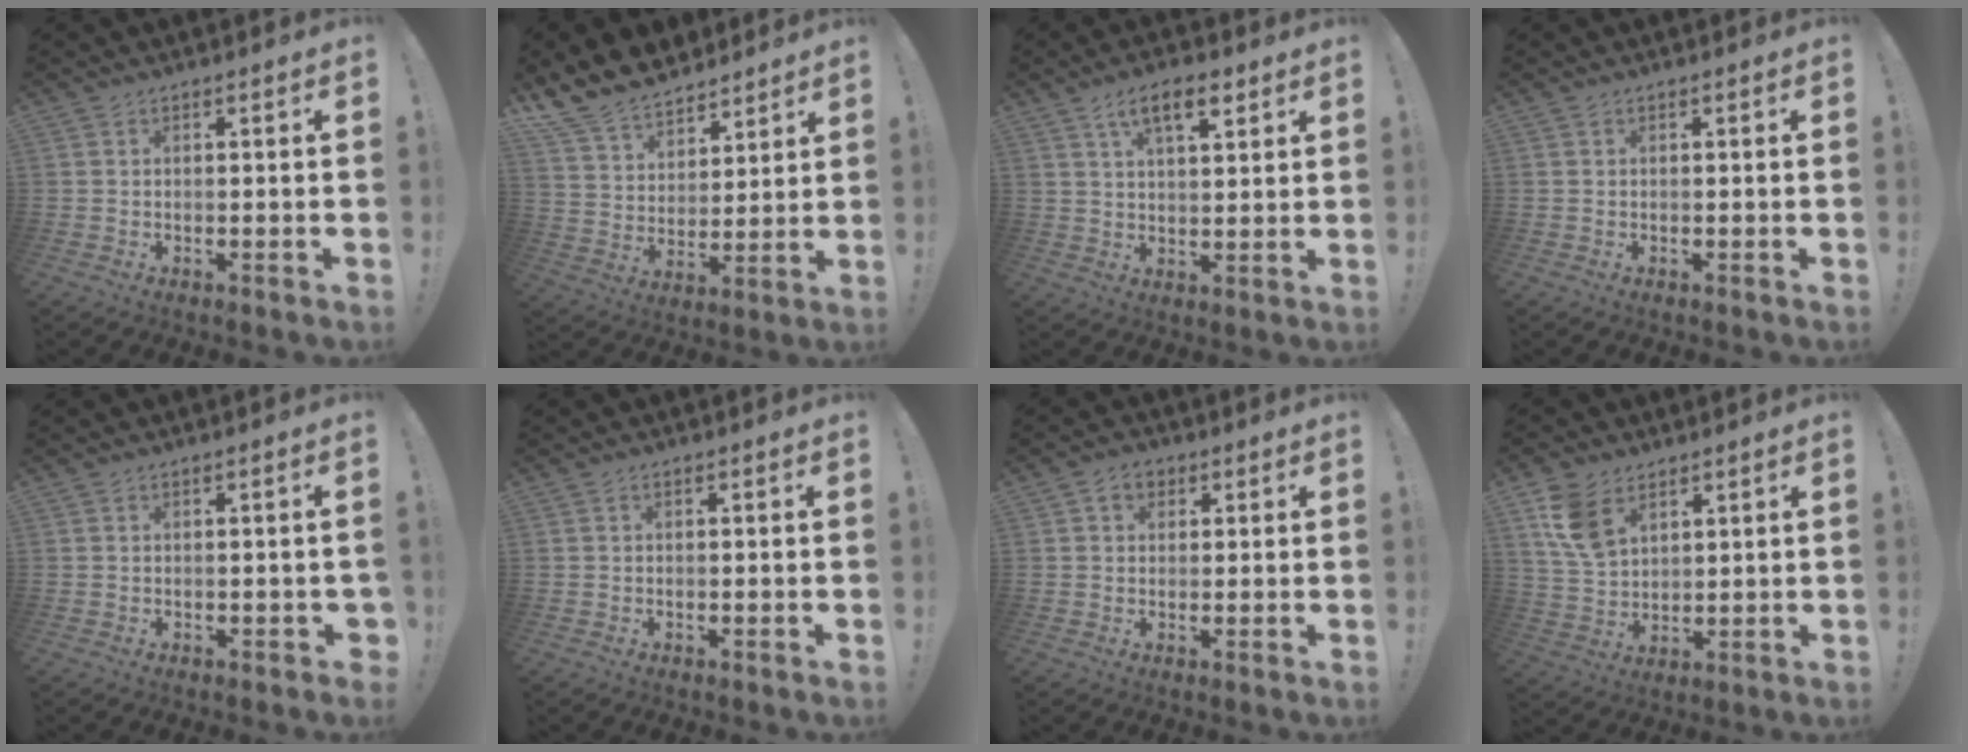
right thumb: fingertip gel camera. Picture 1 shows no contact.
{"total": 12.5, "force": [11.2, 4.7, 3.0], "torque": [-0.078, -0.090, 0.214]}
{"total": 8.3, "force": [4.6, 3.3, 6.1], "torque": [-0.092, -0.012, 0.078]}
{"total": 0.0}
{"total": 0.9, "force": [-0.4, 0.6, 0.6], "torque": [-0.015, 0.006, -0.005]}
{"total": 0.0}
{"total": 4.2, "force": [1.7, 3.2, 2.0], "torque": [-0.024, -0.003, 0.031]}
{"total": 11.0, "force": [6.0, 7.1, 5.9], "torque": [-0.103, -0.022, 0.118]}